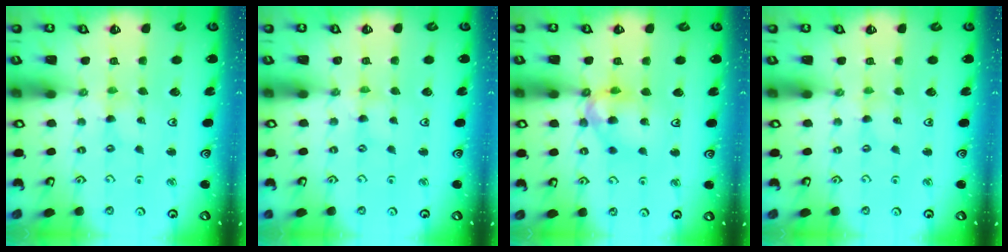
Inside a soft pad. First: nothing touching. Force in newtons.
{"total": 0.0}
{"total": 12.2, "press": 12.1, "slide": 1.7}
{"total": 0.0}